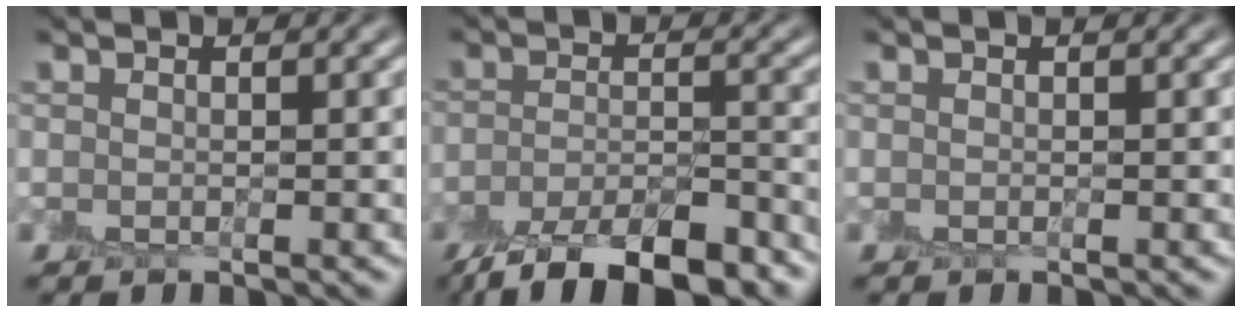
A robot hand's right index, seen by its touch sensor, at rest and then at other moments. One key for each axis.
{"total": 9.4, "fx": -7.2, "fy": 2.9, "fz": 5.3, "tx": -0.084, "ty": -0.015, "tz": -0.119}
{"total": 0.0}